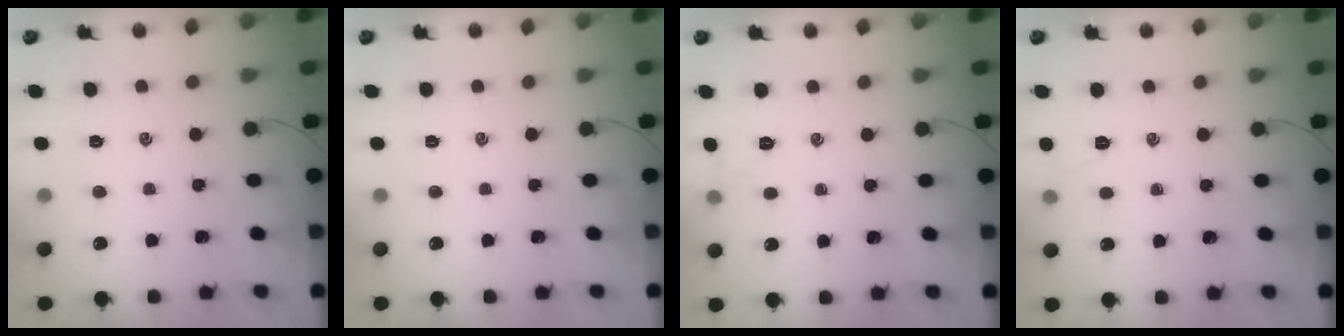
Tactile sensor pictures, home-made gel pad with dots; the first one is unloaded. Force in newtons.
{"total": 0.0}
{"total": 5.2, "press": 4.9, "slide": 1.7}
{"total": 4.2, "press": 4.1, "slide": 1.2}